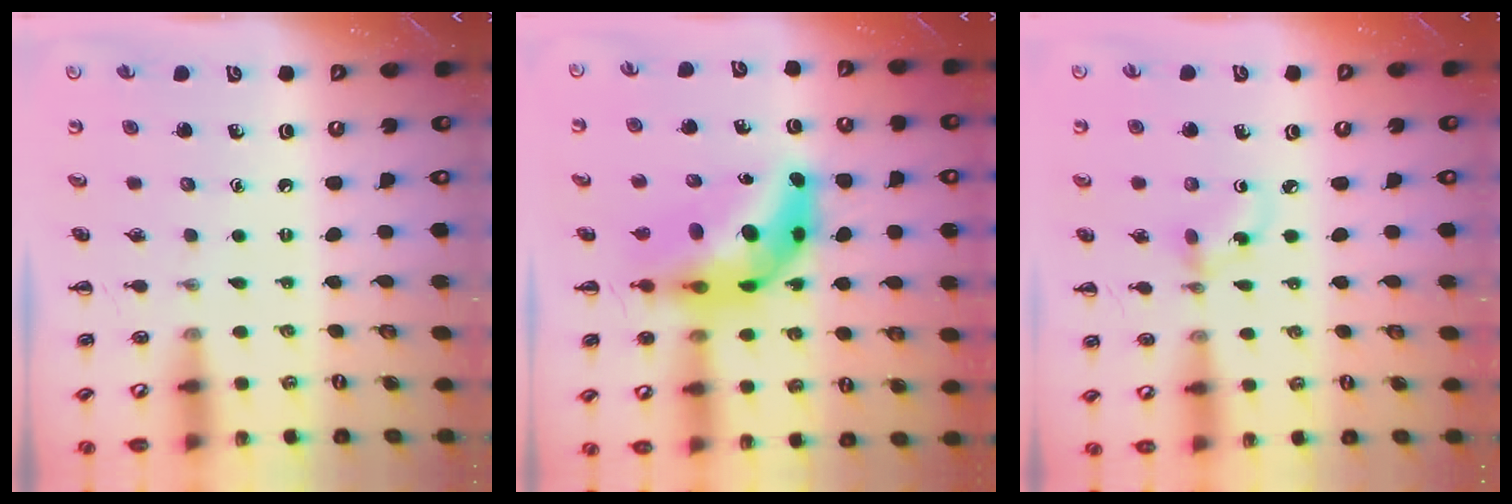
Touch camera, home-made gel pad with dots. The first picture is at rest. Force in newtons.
{"total": 11.3, "press": 10.8, "slide": 3.4}
{"total": 2.9, "press": 2.7, "slide": 0.9}